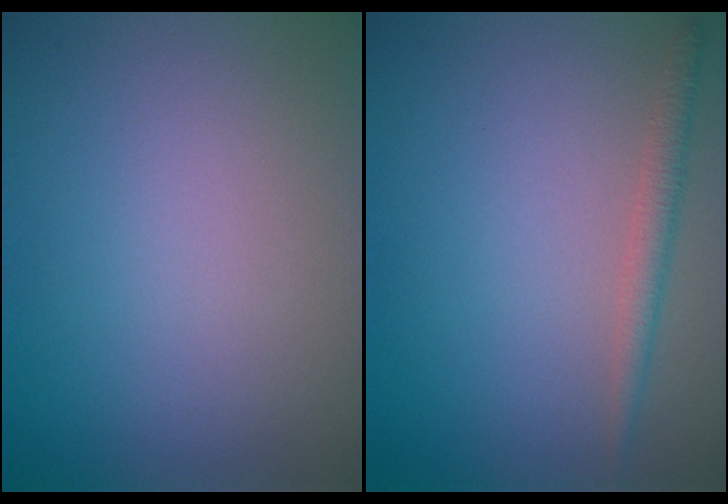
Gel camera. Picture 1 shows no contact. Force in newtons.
{"total": 1.9, "press": 1.9, "slide": 0.0}